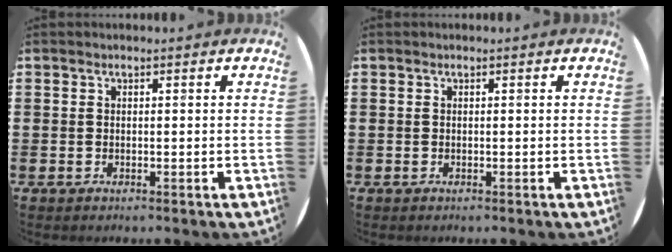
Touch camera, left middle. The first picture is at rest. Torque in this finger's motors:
{"motor_torque": [-0.02, 0.02, -0.01, 0.00]}